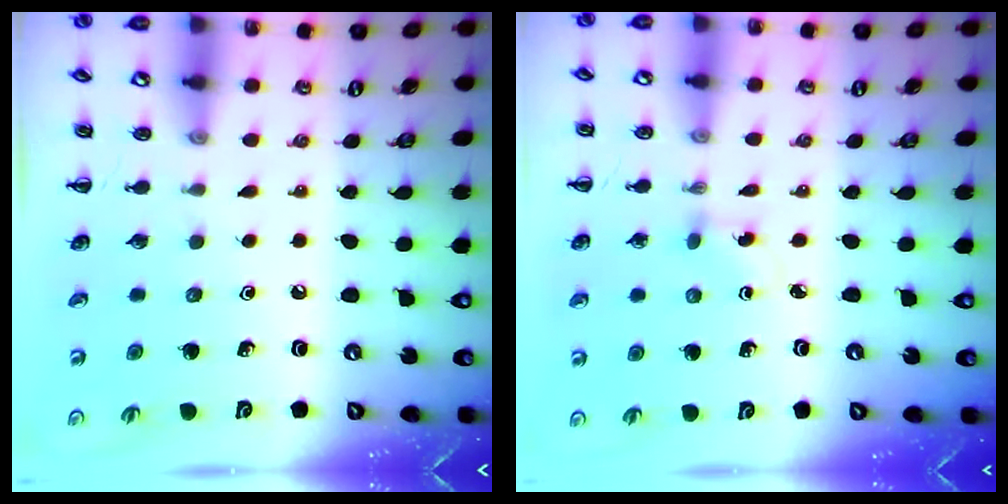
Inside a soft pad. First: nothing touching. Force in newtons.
{"total": 1.9, "press": 1.6, "slide": 0.9}